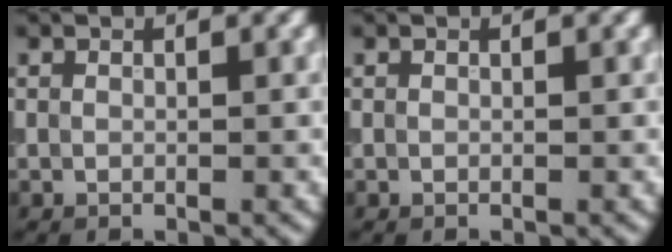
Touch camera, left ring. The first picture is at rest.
{"total": 0.0}